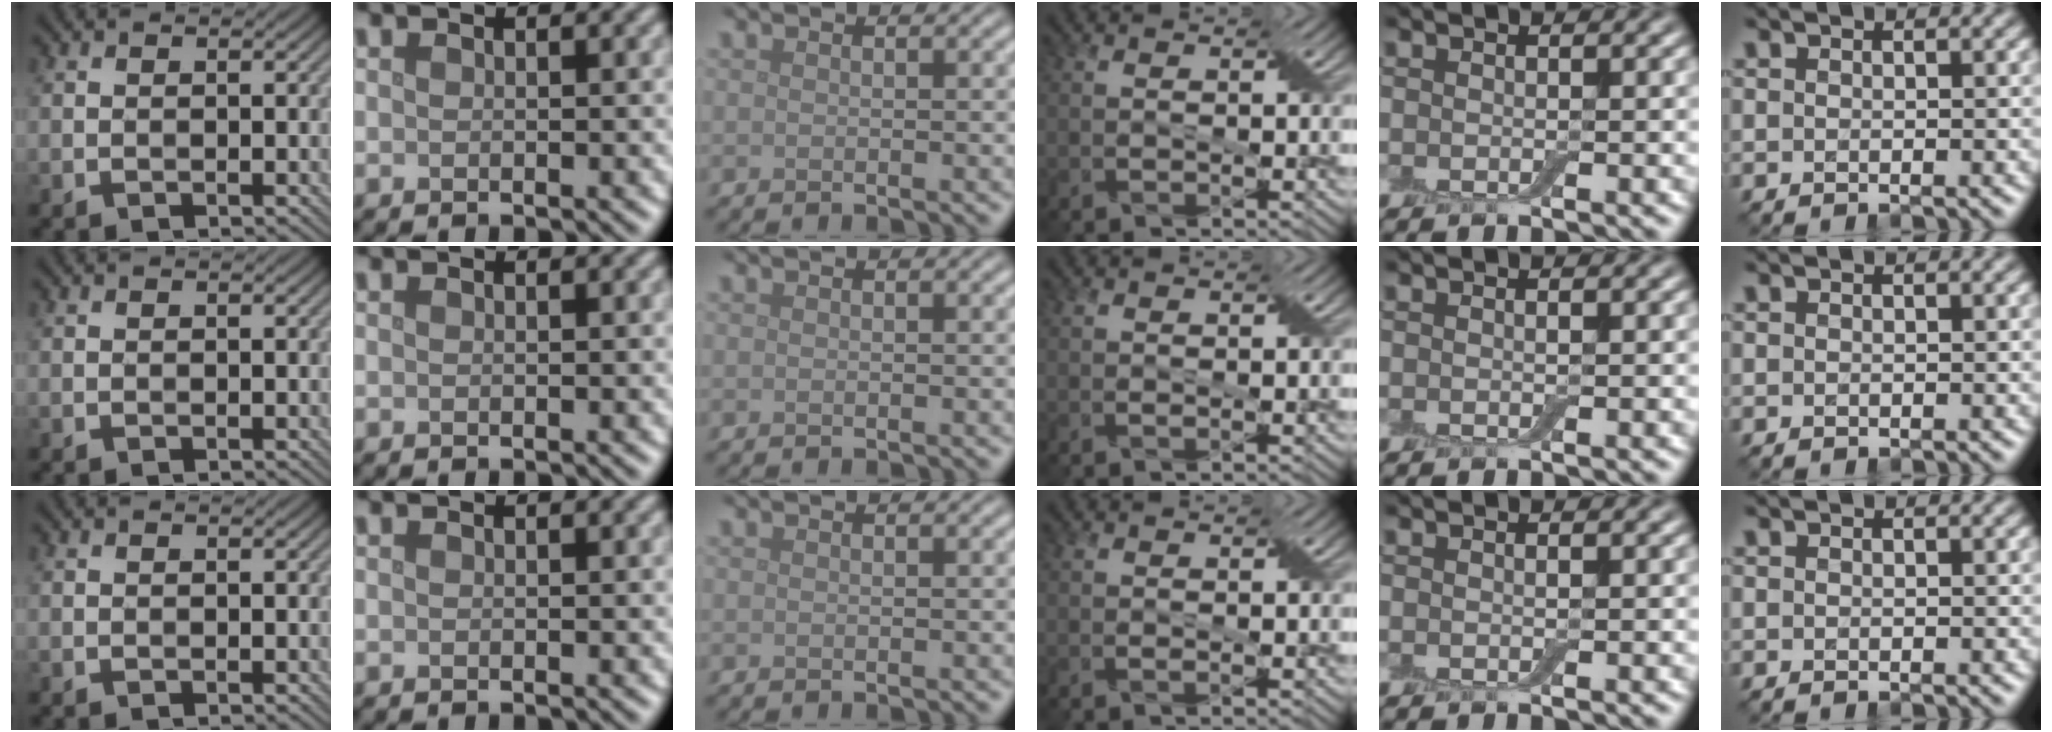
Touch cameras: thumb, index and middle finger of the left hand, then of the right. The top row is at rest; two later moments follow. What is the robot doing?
{"motion": "fold", "object": "bandage"}